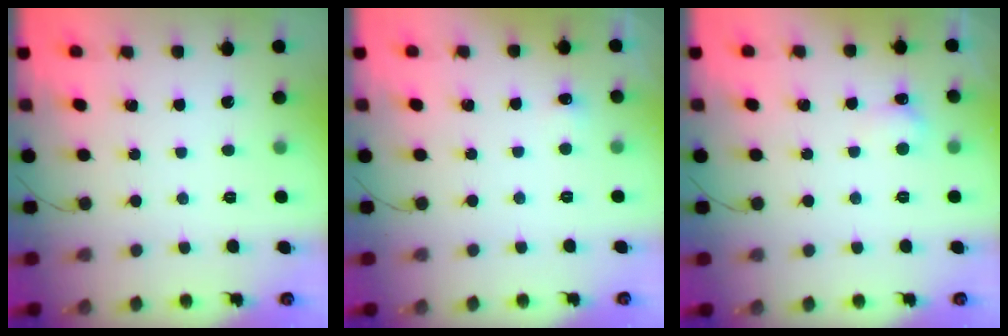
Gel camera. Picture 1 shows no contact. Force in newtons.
{"total": 3.4, "press": 3.3, "slide": 0.9}
{"total": 3.9, "press": 3.7, "slide": 1.3}